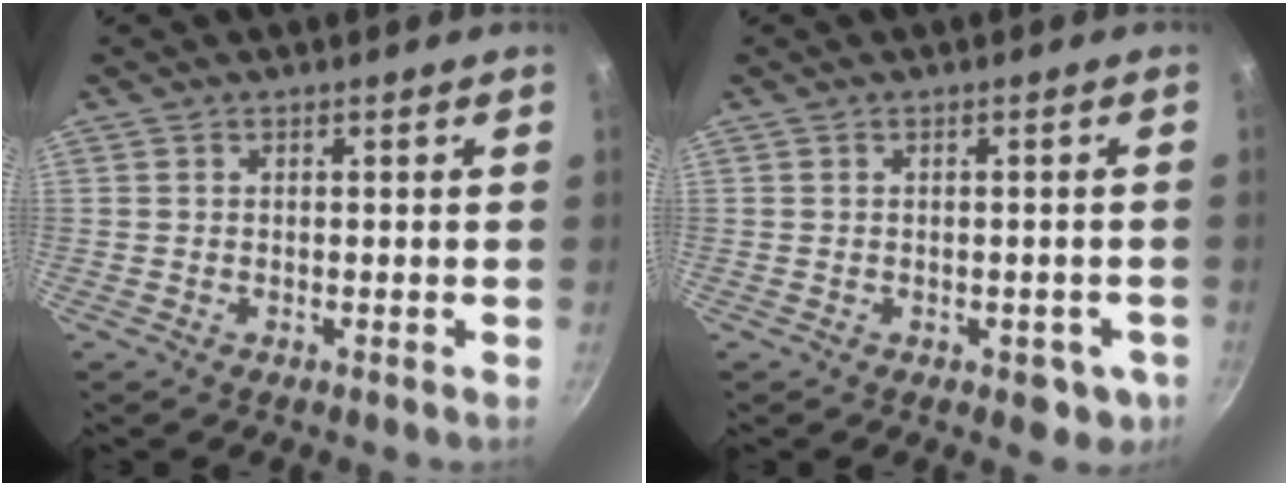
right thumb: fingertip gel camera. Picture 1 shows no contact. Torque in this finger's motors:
{"motor_torque": [-0.06, 0.08, 0.14, 0.03, 0.00]}